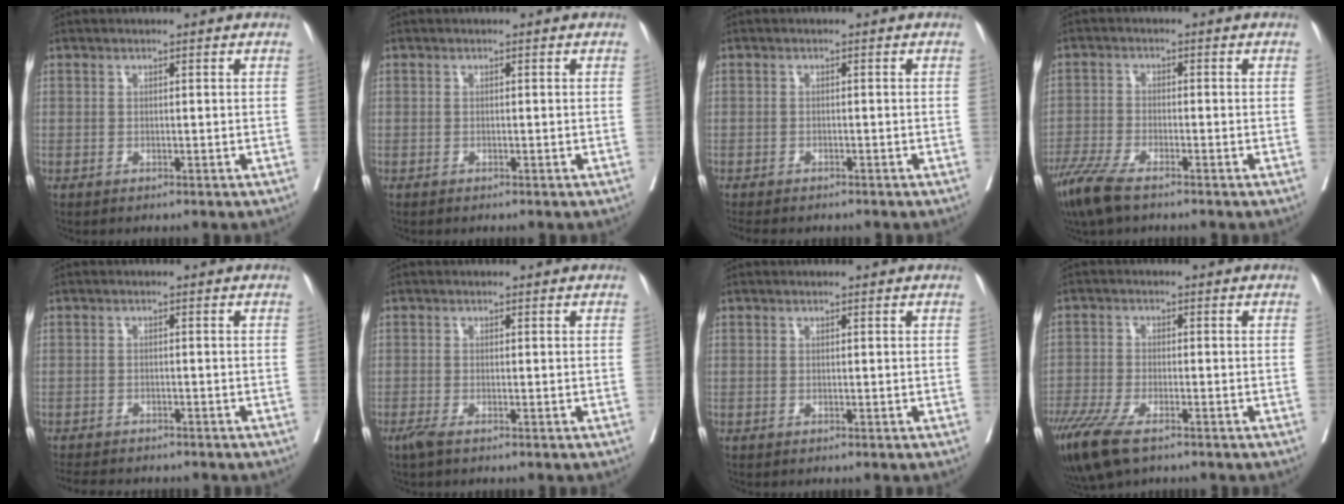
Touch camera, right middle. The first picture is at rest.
{"total": 0.0}
{"total": 6.4, "force": [-5.6, 1.7, 2.8], "torque": [-0.037, -0.006, -0.077]}
{"total": 7.1, "force": [-5.2, 1.3, 4.7], "torque": [-0.095, -0.017, -0.097]}
{"total": 8.7, "force": [-7.6, 2.4, 3.5], "torque": [-0.058, -0.004, -0.108]}
{"total": 1.4, "force": [-1.0, 0.1, 1.0], "torque": [-0.025, -0.006, -0.022]}
{"total": 0.0}
{"total": 9.0, "force": [-6.1, 2.7, 6.0], "torque": [-0.113, -0.020, -0.105]}